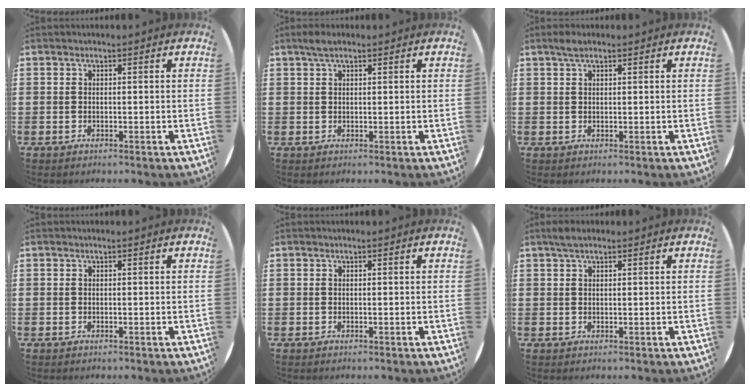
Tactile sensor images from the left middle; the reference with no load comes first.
{"total": 2.0, "force": [1.5, 0.8, 1.1], "torque": [-0.017, 0.002, 0.025]}
{"total": 1.9, "force": [1.3, 0.8, 1.1], "torque": [-0.015, 0.002, 0.022]}
{"total": 0.0}
{"total": 0.0}
{"total": 1.9, "force": [1.5, 0.8, 1.0], "torque": [-0.014, 0.003, 0.025]}